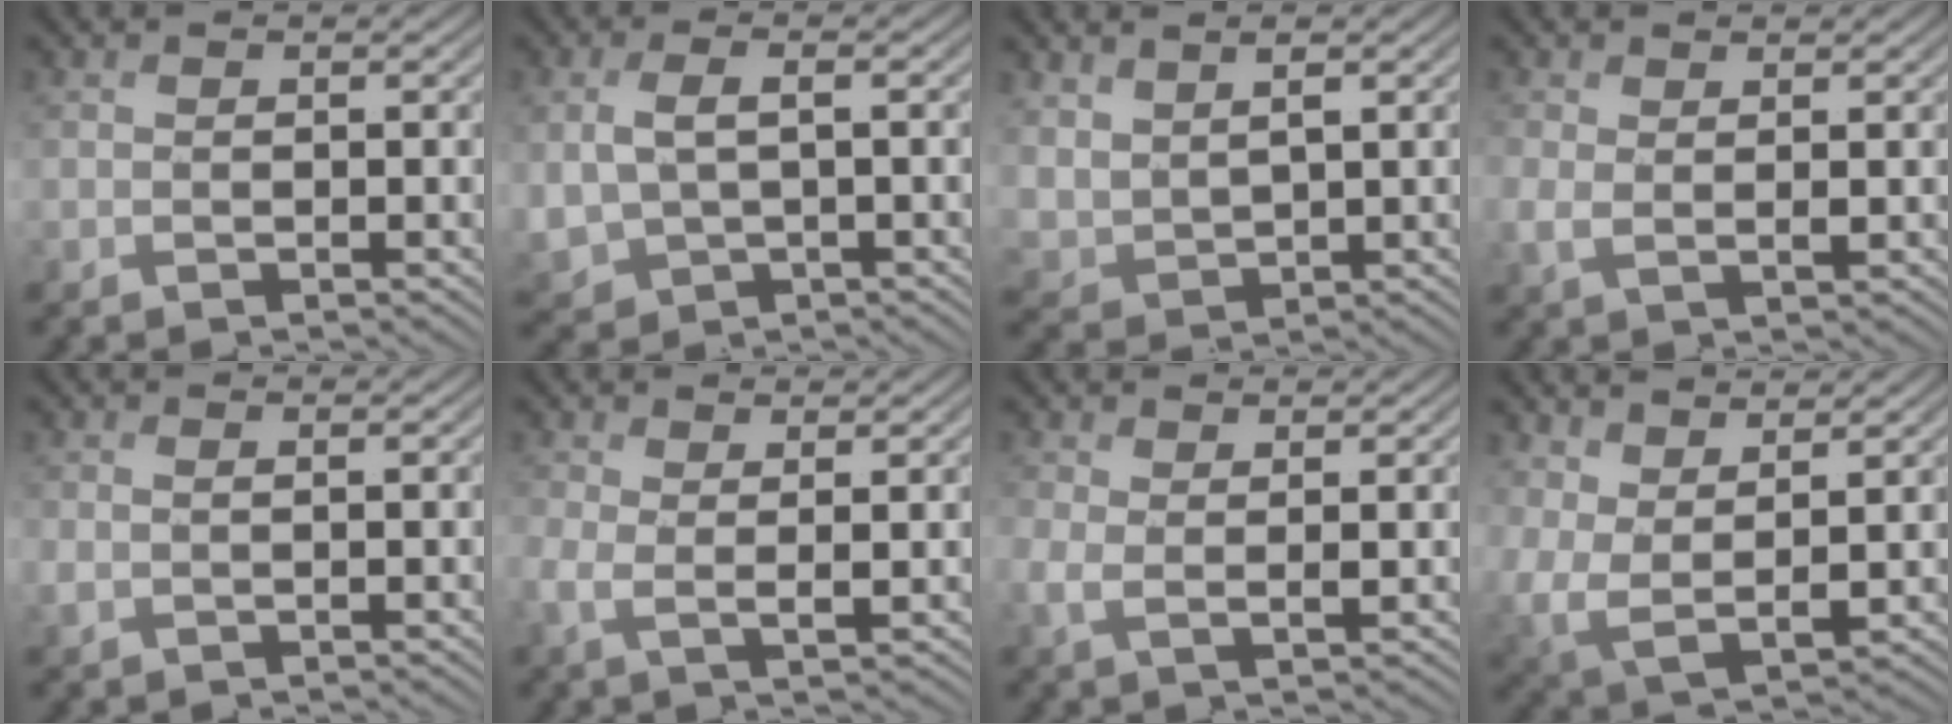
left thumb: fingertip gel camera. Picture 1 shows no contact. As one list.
[{"total": 5.3, "force": [0.3, 3.3, 4.2], "torque": [-0.108, -0.007, 0.010]}, {"total": 4.4, "force": [2.3, 2.6, 2.7], "torque": [-0.071, -0.006, 0.053]}, {"total": 2.7, "force": [0.6, 1.3, 2.3], "torque": [-0.064, -0.003, 0.011]}, {"total": 1.3, "force": [-0.1, 0.8, 1.0], "torque": [-0.029, -0.002, -0.001]}, {"total": 3.2, "force": [0.5, 1.1, 3.0], "torque": [-0.075, -0.002, 0.005]}, {"total": 3.1, "force": [0.6, 1.4, 2.7], "torque": [-0.073, -0.003, 0.009]}, {"total": 6.2, "force": [3.3, 3.0, 4.3], "torque": [-0.115, -0.007, 0.065]}]